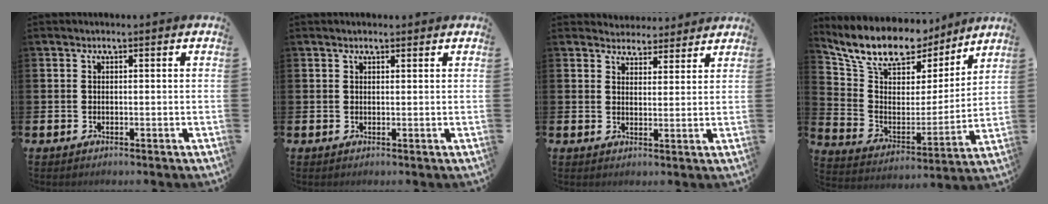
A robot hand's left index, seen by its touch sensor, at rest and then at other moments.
{"total": 1.1, "force": [1.0, 0.3, 0.3], "torque": [-0.003, 0.003, 0.018]}
{"total": 4.0, "force": [3.8, 1.1, -0.3], "torque": [0.004, -0.024, 0.068]}
{"total": 12.7, "force": [10.8, 5.3, 4.0], "torque": [-0.123, -0.065, 0.194]}